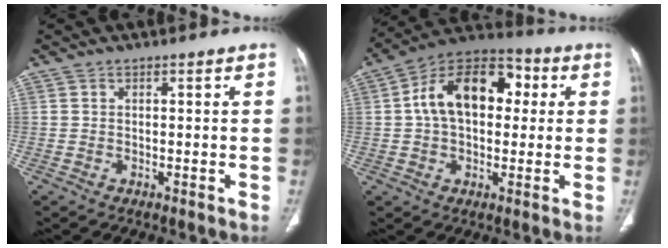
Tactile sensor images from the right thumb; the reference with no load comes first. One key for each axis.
{"total": 16.8, "fx": 2.8, "fy": 10.6, "fz": 12.7, "tx": -0.183, "ty": 0.033, "tz": 0.036}